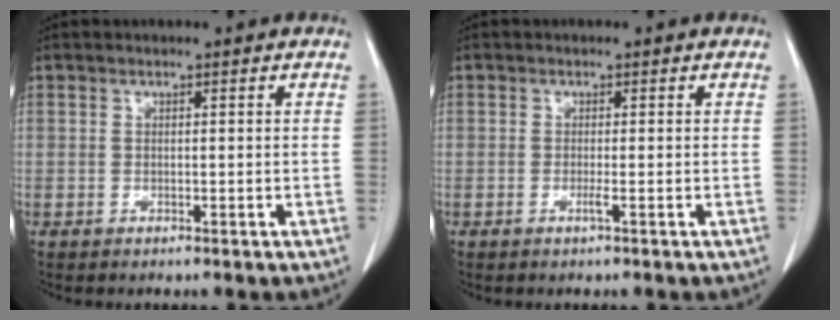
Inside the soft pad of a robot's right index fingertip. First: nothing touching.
{"total": 0.9, "force": [-0.3, -0.2, 0.8], "torque": [-0.014, -0.001, -0.007]}